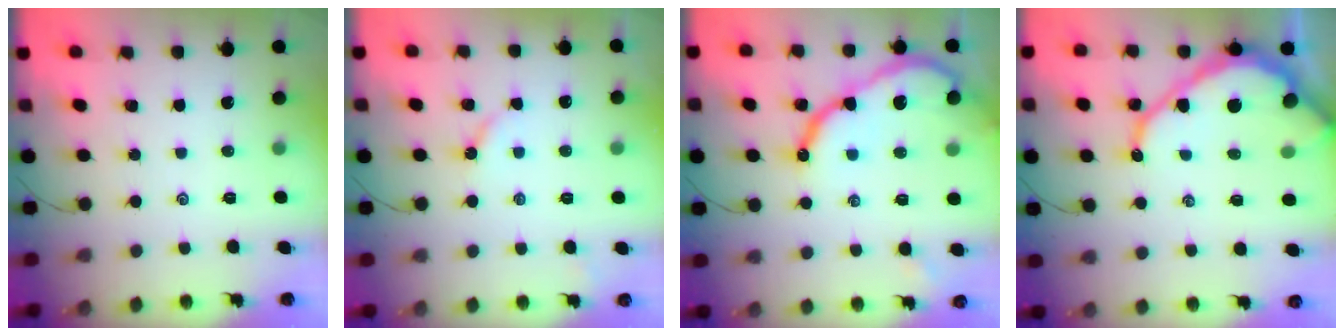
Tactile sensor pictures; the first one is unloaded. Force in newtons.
{"total": 2.9, "press": 2.8, "slide": 0.5}
{"total": 15.1, "press": 15.1, "slide": 1.6}
{"total": 15.3, "press": 15.3, "slide": 1.2}